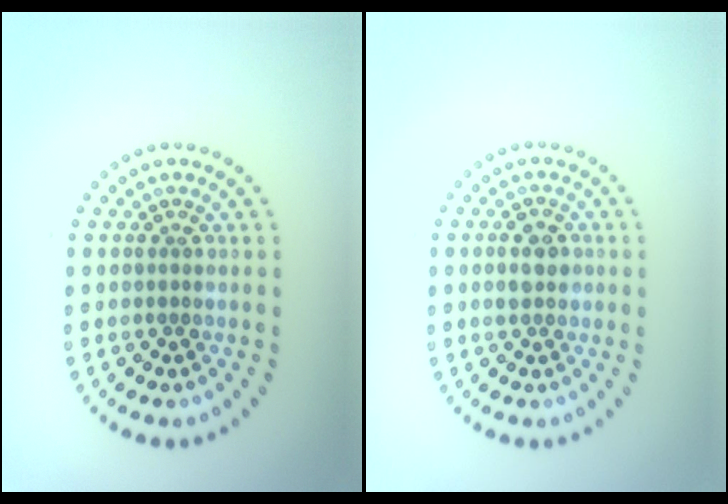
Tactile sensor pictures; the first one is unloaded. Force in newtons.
{"total": 2.6, "press": 2.6, "slide": 0.0}